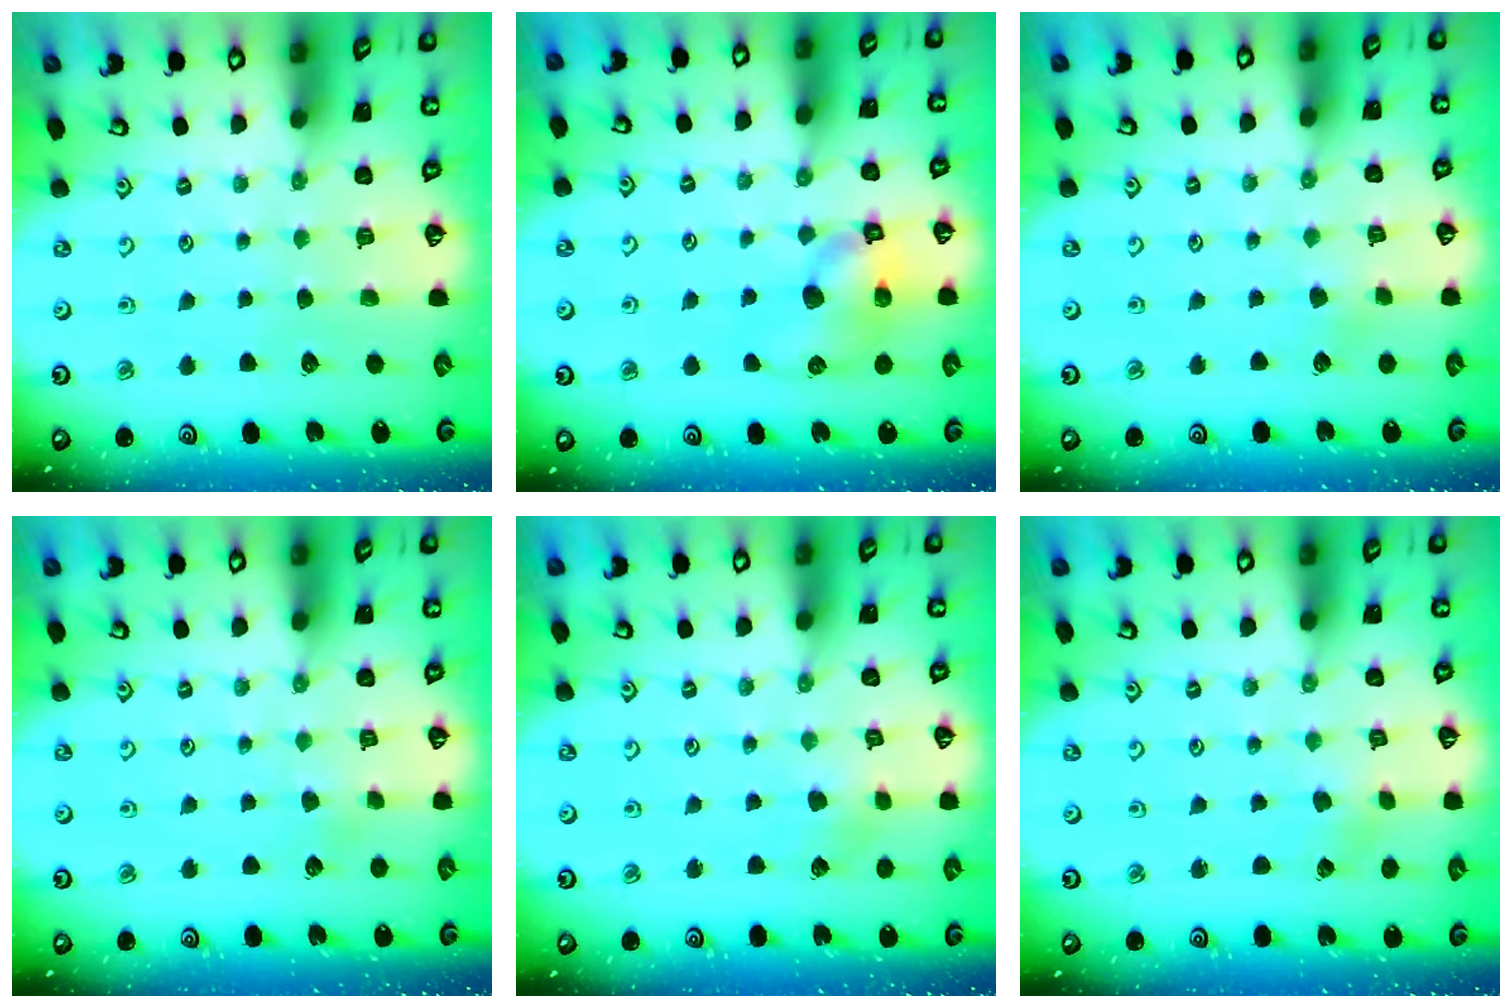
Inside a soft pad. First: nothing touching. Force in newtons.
{"total": 10.2, "press": 10.1, "slide": 1.6}
{"total": 2.9, "press": 2.9, "slide": 0.2}
{"total": 1.6, "press": 1.6, "slide": 0.0}
{"total": 2.8, "press": 2.8, "slide": 0.5}
{"total": 0.6, "press": 0.5, "slide": 0.1}